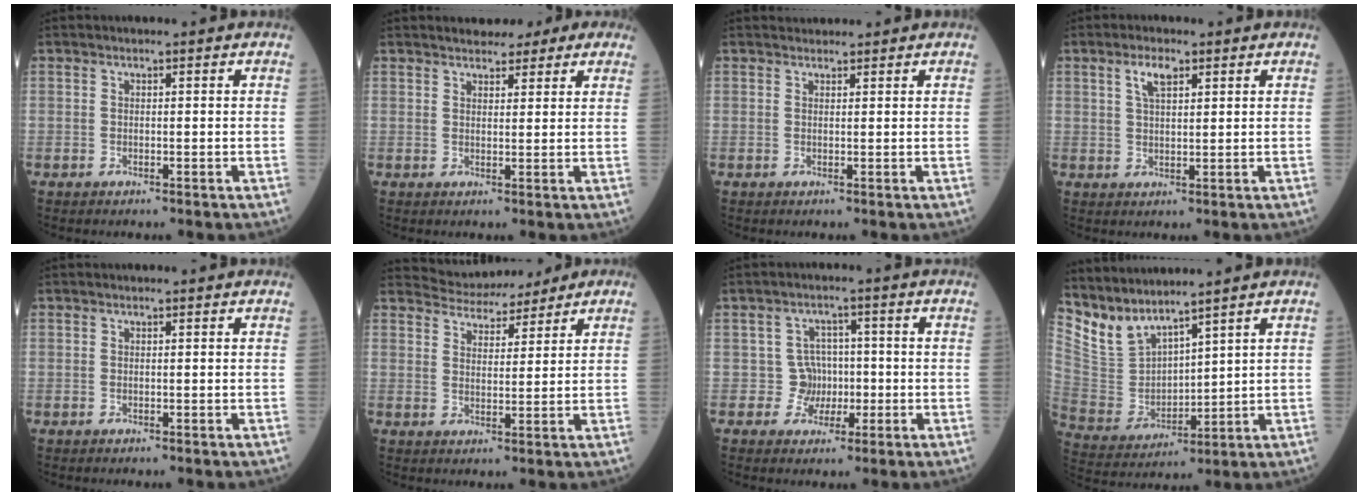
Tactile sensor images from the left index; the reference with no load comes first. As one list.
[{"total": 7.1, "force": [5.6, 2.8, 3.4], "torque": [-0.040, 0.025, 0.067]}, {"total": 1.4, "force": [1.3, 0.3, 0.0], "torque": [-0.009, 0.015, 0.024]}, {"total": 3.5, "force": [1.9, 1.2, 2.7], "torque": [-0.059, 0.008, 0.038]}, {"total": 0.0}, {"total": 7.4, "force": [6.9, 2.5, 1.3], "torque": [-0.026, 0.021, 0.105]}, {"total": 4.1, "force": [-0.9, 4.0, 0.3], "torque": [0.006, 0.008, -0.016]}, {"total": 8.0, "force": [7.6, 1.0, 2.4], "torque": [-0.080, -0.002, 0.177]}]